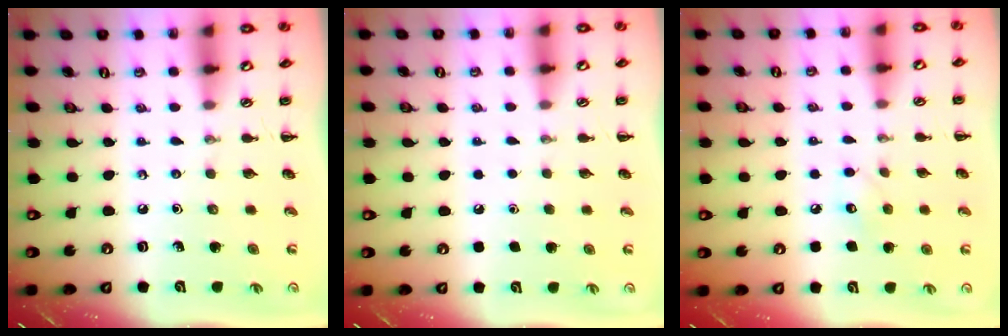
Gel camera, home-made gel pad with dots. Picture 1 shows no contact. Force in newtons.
{"total": 1.7, "press": 1.7, "slide": 0.1}
{"total": 6.6, "press": 6.4, "slide": 1.5}